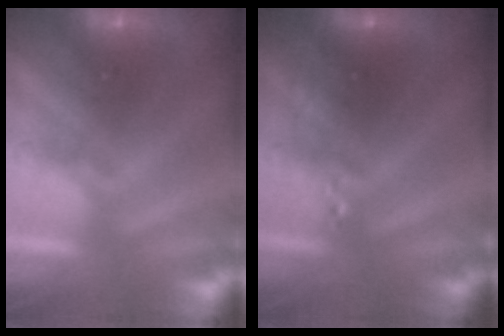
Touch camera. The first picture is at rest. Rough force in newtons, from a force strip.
{"total": 2.5}